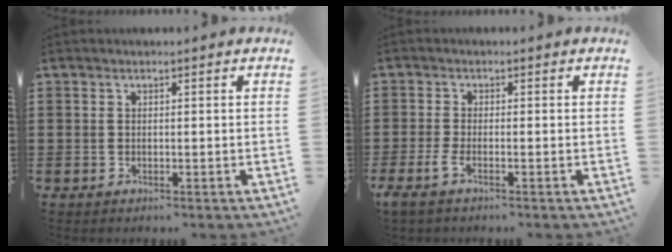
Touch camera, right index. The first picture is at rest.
{"total": 2.0, "force": [-1.2, 0.3, 1.6], "torque": [-0.049, -0.010, -0.028]}